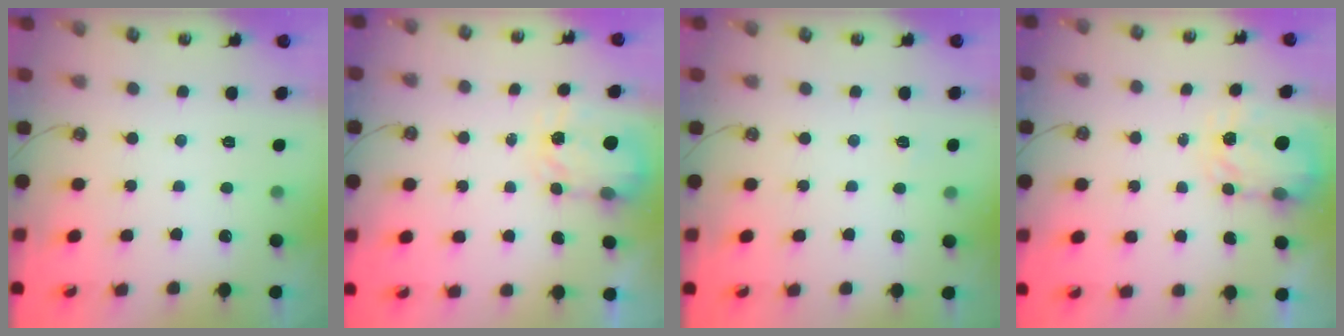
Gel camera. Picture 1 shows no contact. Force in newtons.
{"total": 3.8, "press": 3.8, "slide": 0.5}
{"total": 2.7, "press": 2.6, "slide": 0.3}
{"total": 3.8, "press": 3.8, "slide": 0.5}